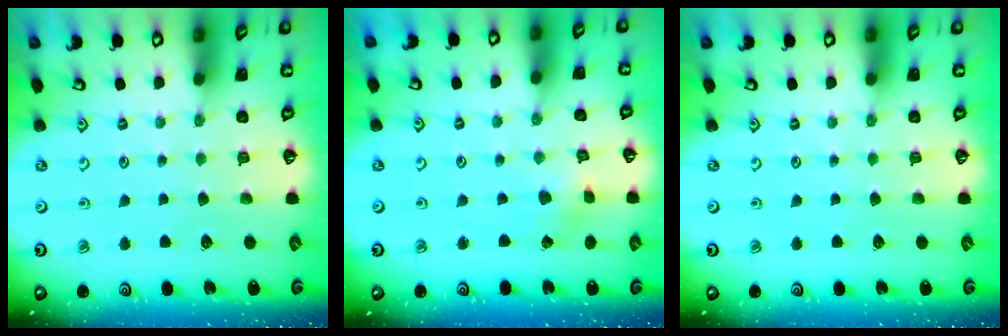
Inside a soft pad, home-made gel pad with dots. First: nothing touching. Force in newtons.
{"total": 1.6, "press": 1.6, "slide": 0.1}
{"total": 0.0}